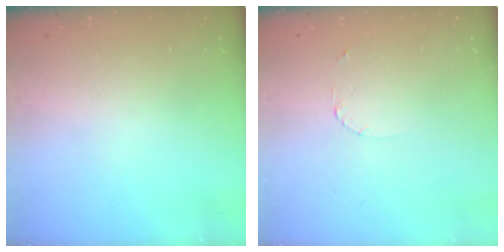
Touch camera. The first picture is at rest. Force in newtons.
{"total": 1.6, "press": 1.6, "slide": 0.2}